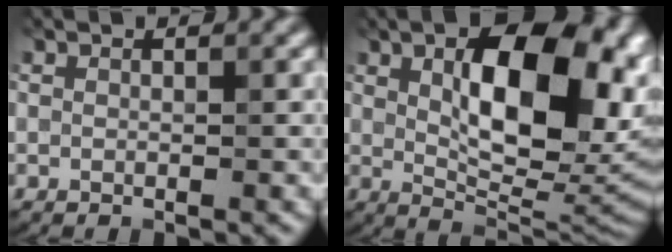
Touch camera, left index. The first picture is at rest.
{"total": 12.9, "force": [3.0, 5.8, 11.2], "torque": [-0.146, 0.005, 0.047]}